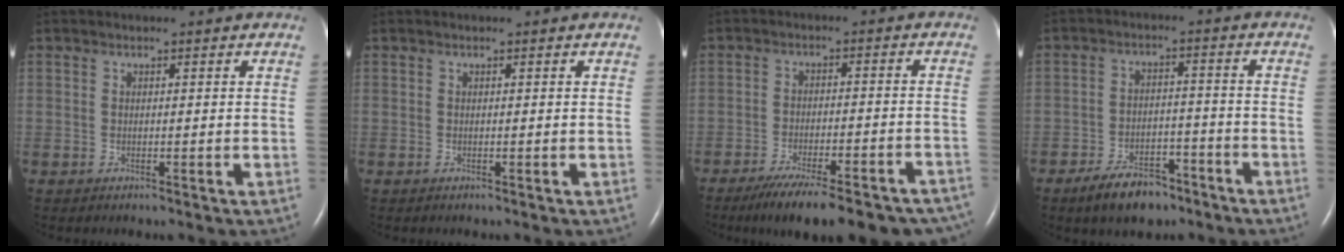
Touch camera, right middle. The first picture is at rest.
{"total": 0.0}
{"total": 21.4, "force": [-17.8, 4.7, 10.8], "torque": [-0.112, -0.009, -0.233]}
{"total": 7.7, "force": [-5.6, 3.4, 3.9], "torque": [-0.076, 0.001, -0.092]}